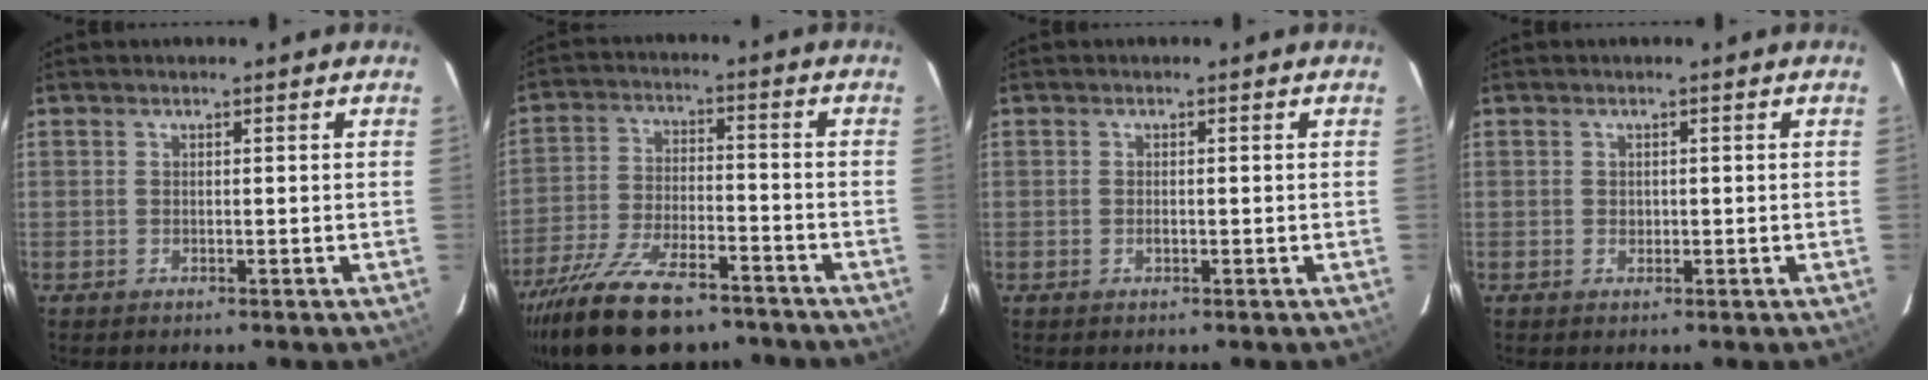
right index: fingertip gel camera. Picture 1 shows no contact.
{"total": 19.0, "force": [-14.6, 7.0, 10.0], "torque": [-0.207, -0.032, -0.241]}
{"total": 0.8, "force": [-0.3, 0.4, 0.5], "torque": [-0.010, -0.001, -0.003]}
{"total": 0.8, "force": [0.0, 0.8, 0.2], "torque": [0.001, 0.000, 0.001]}